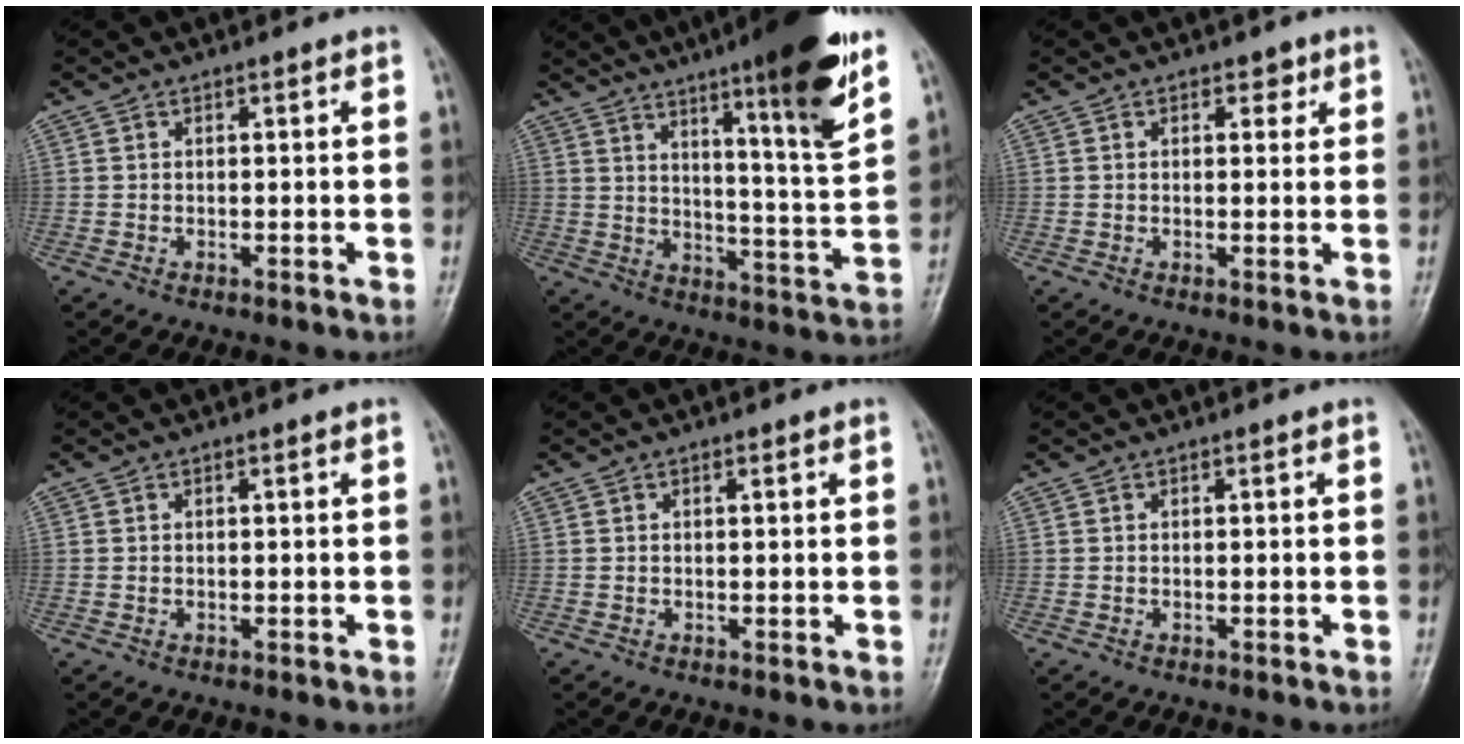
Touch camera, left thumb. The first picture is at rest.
{"total": 18.1, "force": [10.7, 1.6, 14.5], "torque": [-0.192, -0.059, 0.161]}
{"total": 2.0, "force": [1.1, 1.3, 1.0], "torque": [0.003, -0.003, 0.012]}
{"total": 0.0}
{"total": 0.5, "force": [0.3, 0.2, 0.4], "torque": [-0.007, -0.001, 0.004]}
{"total": 0.0}